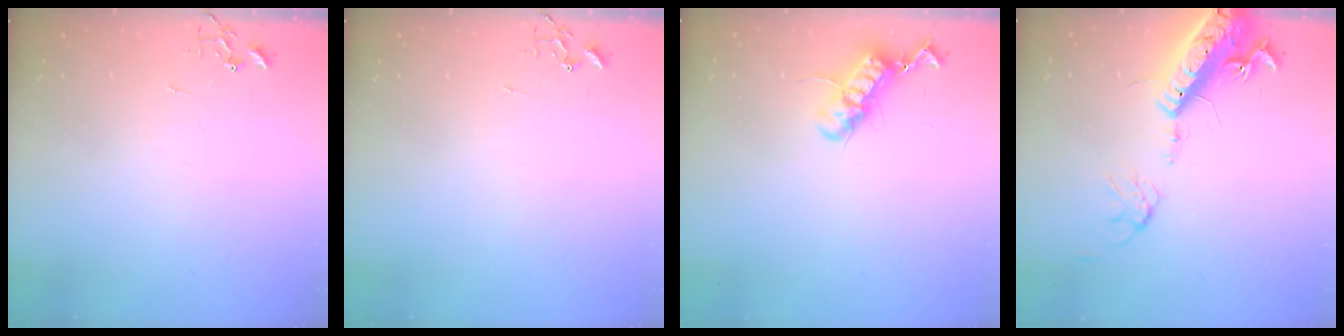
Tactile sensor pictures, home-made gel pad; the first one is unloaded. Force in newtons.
{"total": 0.0}
{"total": 12.8, "press": 12.8, "slide": 0.8}
{"total": 18.0, "press": 17.6, "slide": 4.1}